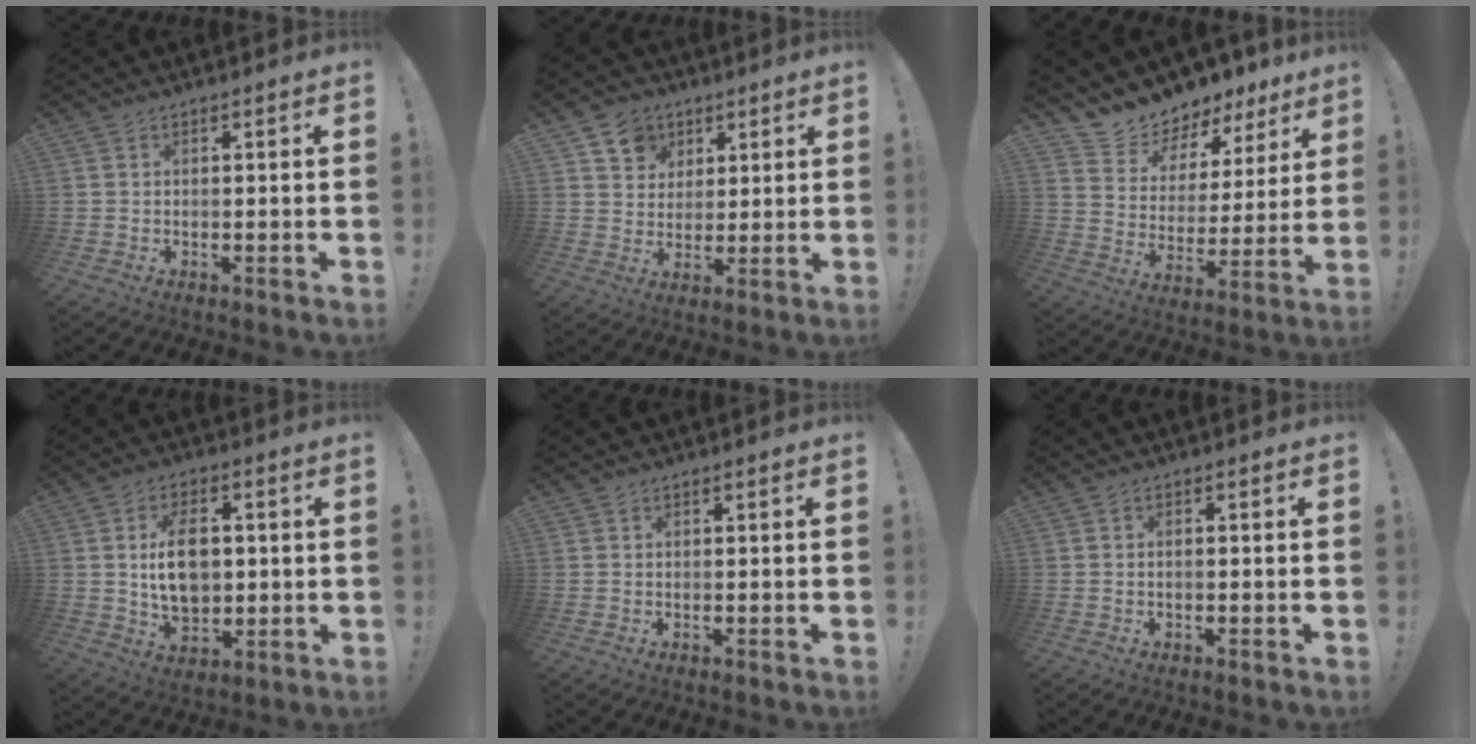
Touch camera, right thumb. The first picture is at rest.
{"total": 8.9, "force": [4.6, 7.4, 2.1], "torque": [-0.026, -0.028, 0.090]}
{"total": 9.4, "force": [8.5, 3.9, 0.6], "torque": [-0.025, -0.086, 0.152]}
{"total": 12.6, "force": [1.0, 8.5, 9.2], "torque": [-0.151, 0.002, 0.019]}
{"total": 0.0}
{"total": 0.9, "force": [-0.7, 0.2, 0.6], "torque": [-0.018, 0.004, -0.011]}